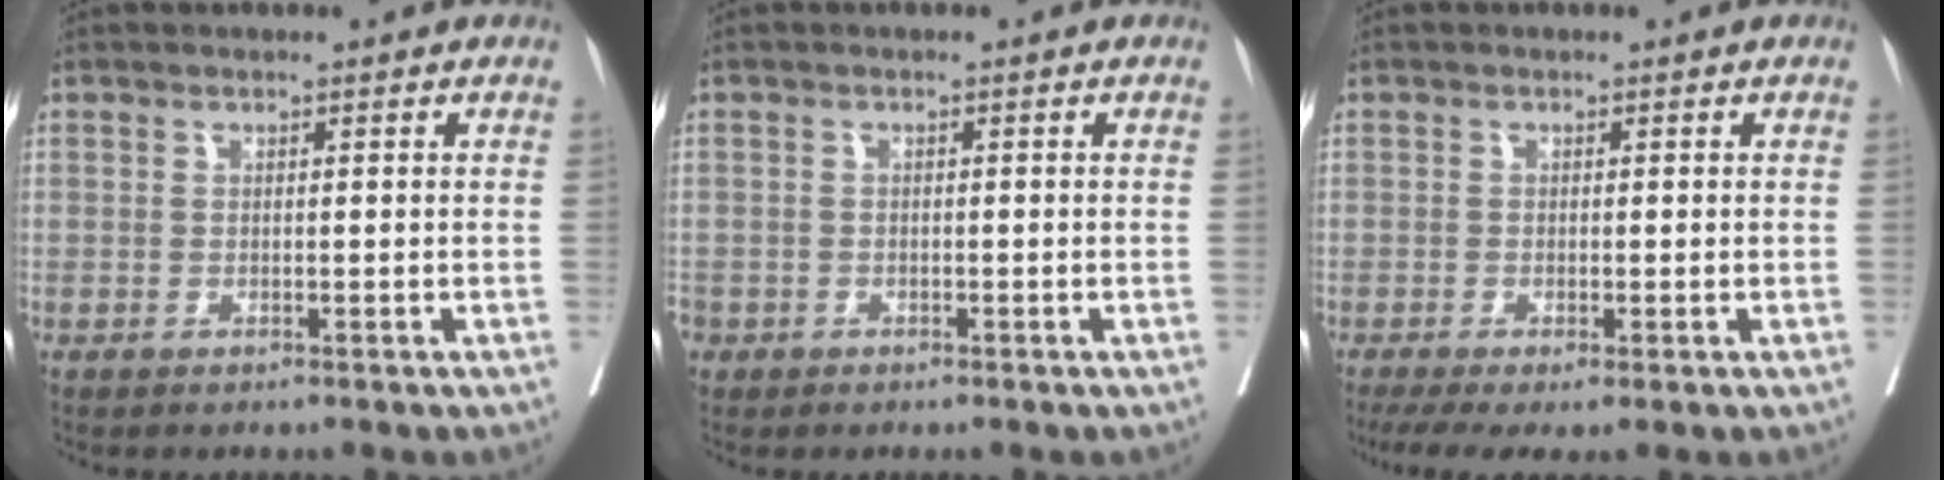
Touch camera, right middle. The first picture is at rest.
{"total": 1.9, "force": [-1.1, 1.5, 0.4], "torque": [-0.008, 0.002, -0.022]}
{"total": 5.9, "force": [-3.4, 1.8, 4.5], "torque": [-0.076, -0.019, -0.061]}